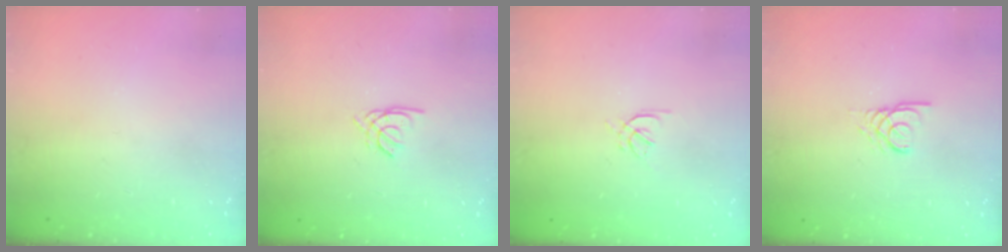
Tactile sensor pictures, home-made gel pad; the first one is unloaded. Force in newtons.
{"total": 1.2, "press": 1.1, "slide": 0.3}
{"total": 1.5, "press": 1.4, "slide": 0.6}
{"total": 2.4, "press": 2.4, "slide": 0.1}